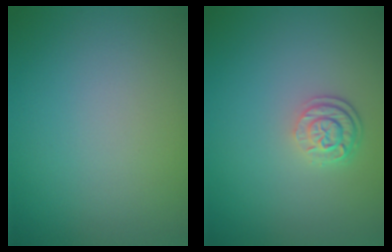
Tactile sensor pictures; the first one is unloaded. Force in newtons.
{"total": 2.6, "press": 1.9, "slide": 1.7}